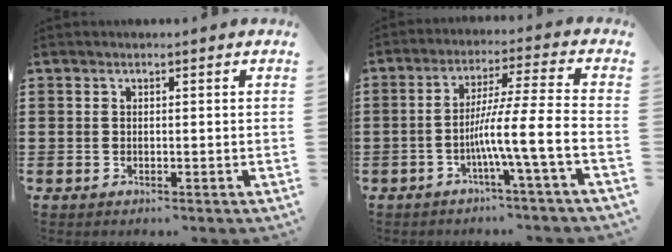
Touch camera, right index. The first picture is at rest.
{"total": 9.0, "force": [-3.7, -0.2, 8.2], "torque": [-0.141, -0.001, -0.070]}